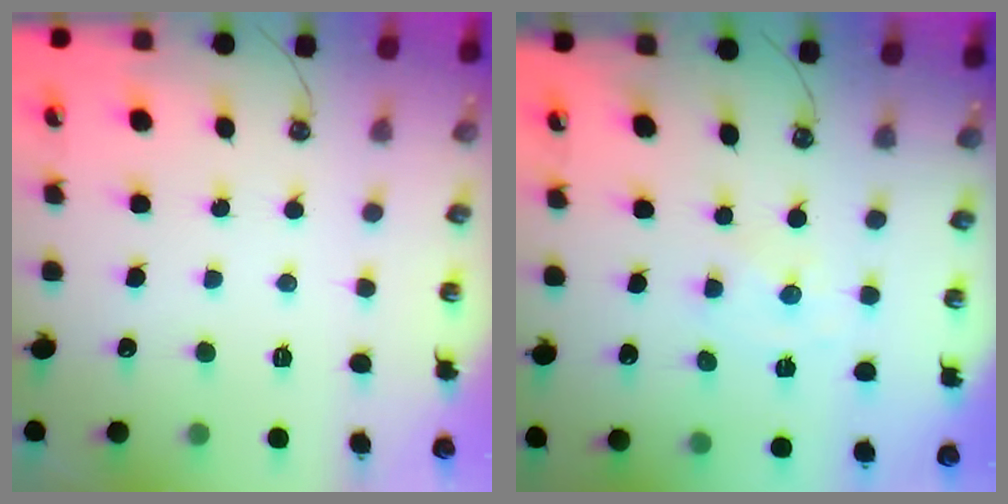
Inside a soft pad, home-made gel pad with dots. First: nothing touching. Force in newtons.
{"total": 0.0}